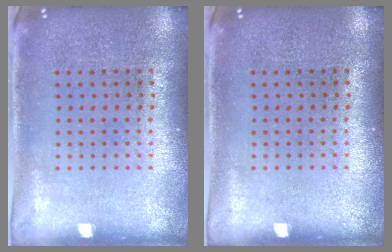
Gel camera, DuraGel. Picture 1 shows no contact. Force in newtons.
{"total": 0.0}